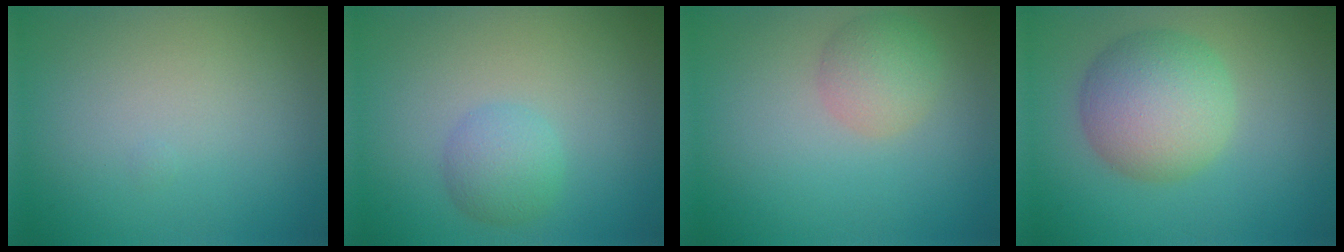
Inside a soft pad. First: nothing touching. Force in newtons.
{"total": 2.6, "press": 2.6, "slide": 0.1}
{"total": 2.7, "press": 2.7, "slide": 0.2}
{"total": 6.2, "press": 6.2, "slide": 0.2}